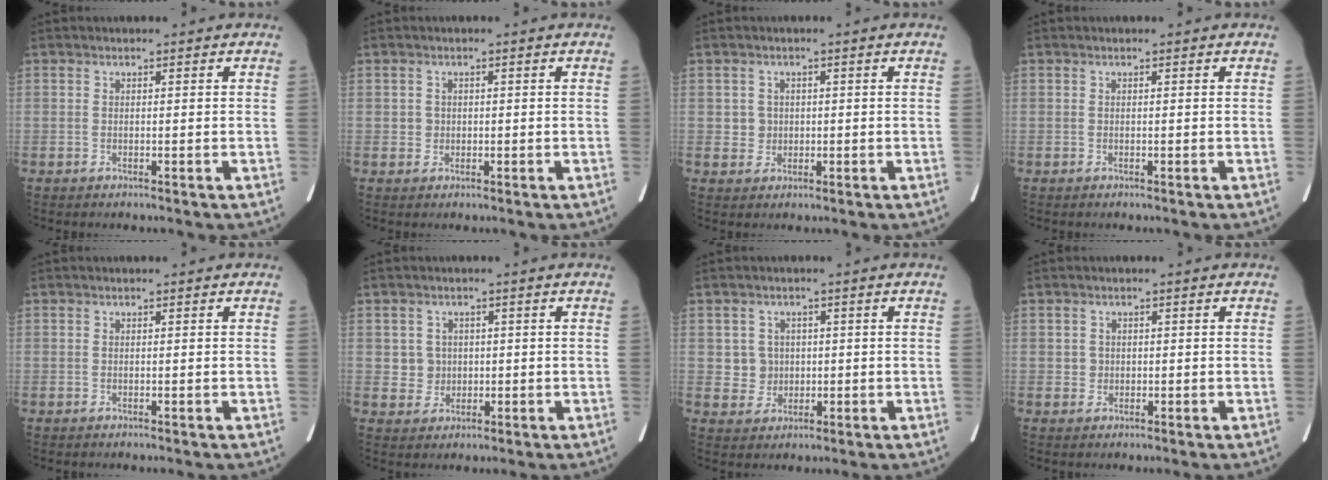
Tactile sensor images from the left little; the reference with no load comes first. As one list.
[{"total": 1.2, "force": [0.0, 1.2, 0.2], "torque": [0.000, 0.003, 0.002]}, {"total": 2.3, "force": [0.2, 2.3, 0.2], "torque": [-0.001, 0.003, 0.007]}, {"total": 0.0}, {"total": 0.0}, {"total": 3.2, "force": [0.3, 3.2, 0.2], "torque": [-0.001, 0.008, 0.011]}, {"total": 3.7, "force": [0.3, 3.7, 0.2], "torque": [-0.001, 0.011, 0.012]}, {"total": 1.3, "force": [0.1, 1.3, 0.1], "torque": [0.000, 0.003, 0.002]}]